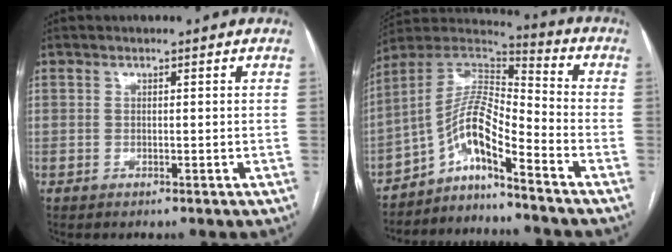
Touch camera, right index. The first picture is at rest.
{"total": 10.9, "force": [-6.7, 1.3, 8.4], "torque": [-0.165, 0.027, -0.122]}